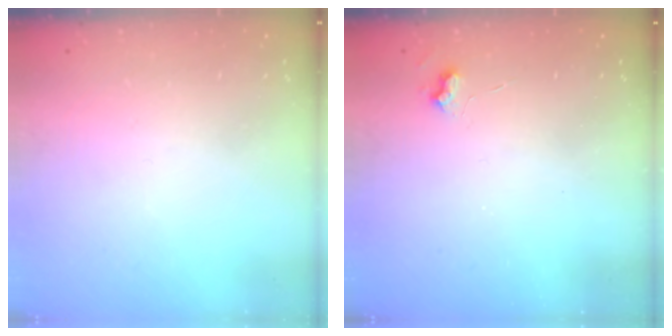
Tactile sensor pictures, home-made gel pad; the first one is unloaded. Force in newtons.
{"total": 3.3, "press": 3.3, "slide": 0.5}